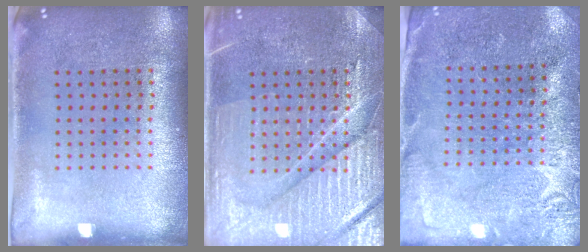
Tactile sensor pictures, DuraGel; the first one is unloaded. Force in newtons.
{"total": 4.2, "press": 4.2, "slide": 0.5}
{"total": 2.8, "press": 2.8, "slide": 0.3}